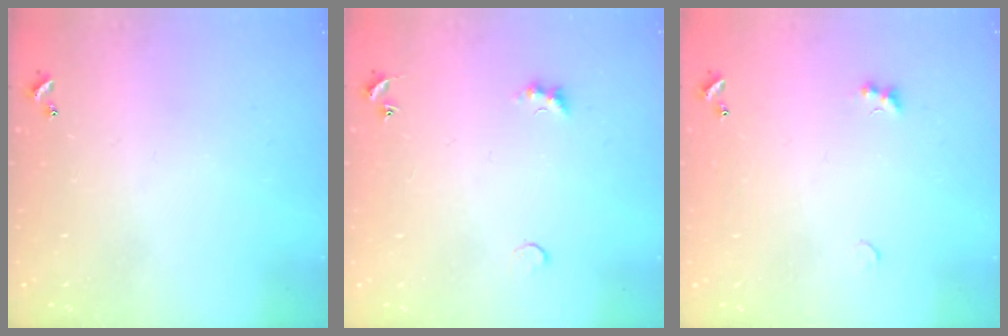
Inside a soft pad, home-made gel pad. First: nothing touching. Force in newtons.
{"total": 1.9, "press": 1.9, "slide": 0.5}
{"total": 1.8, "press": 1.7, "slide": 0.4}